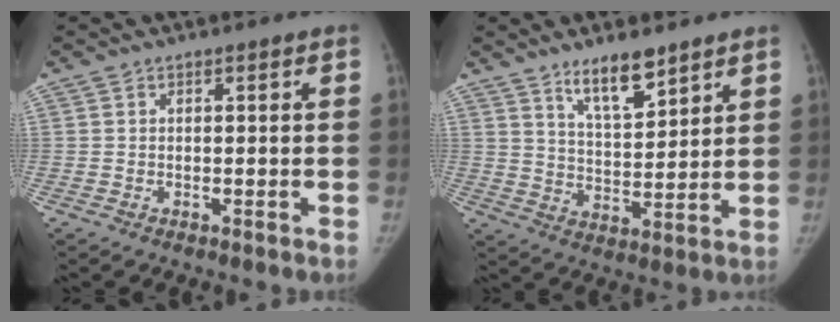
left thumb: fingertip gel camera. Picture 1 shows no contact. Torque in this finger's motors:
{"motor_torque": [0.46, -0.09, 1.02, -0.53, 0.04]}